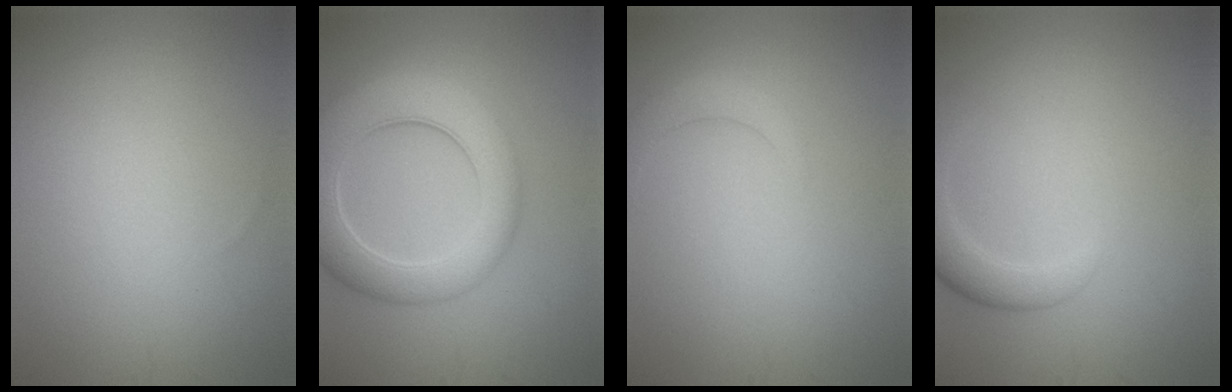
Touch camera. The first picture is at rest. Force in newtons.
{"total": 8.1, "press": 8.0, "slide": 0.8}
{"total": 2.1, "press": 2.1, "slide": 0.2}
{"total": 2.5, "press": 2.5, "slide": 0.2}